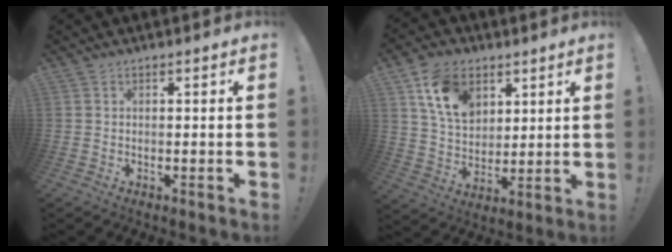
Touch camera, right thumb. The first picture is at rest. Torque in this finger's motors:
{"motor_torque": [2.01, 3.00, 0.65, -0.55, 0.58]}